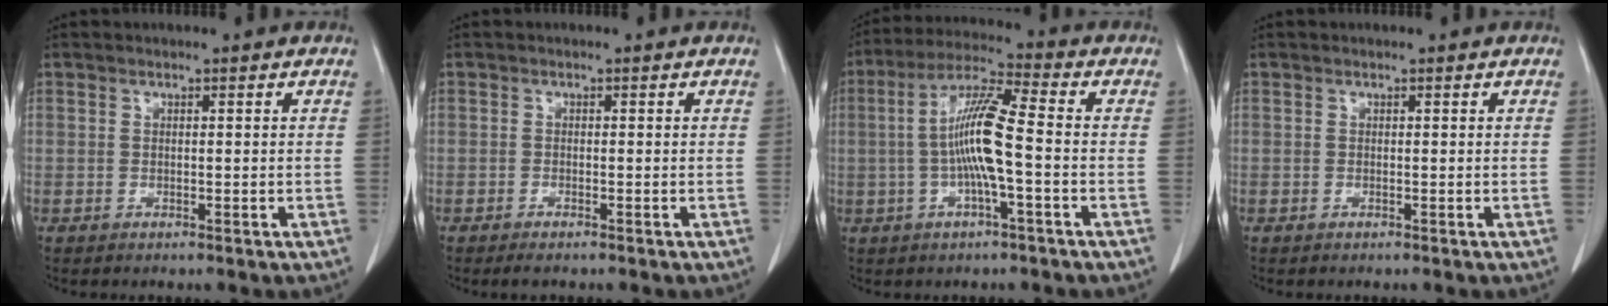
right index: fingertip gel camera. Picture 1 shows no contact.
{"total": 1.5, "force": [-1.1, 0.3, 0.9], "torque": [-0.015, -0.003, -0.012]}
{"total": 10.0, "force": [-1.1, 0.6, 9.9], "torque": [-0.195, 0.014, -0.027]}
{"total": 0.0}